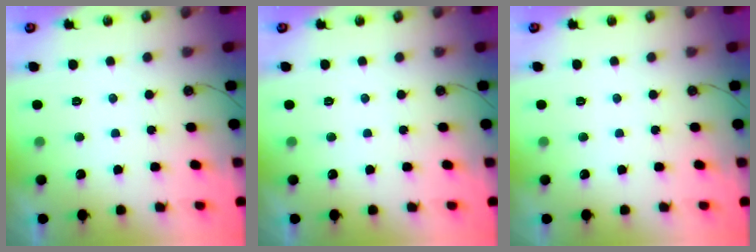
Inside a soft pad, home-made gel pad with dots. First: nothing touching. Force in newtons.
{"total": 0.0}
{"total": 0.0}